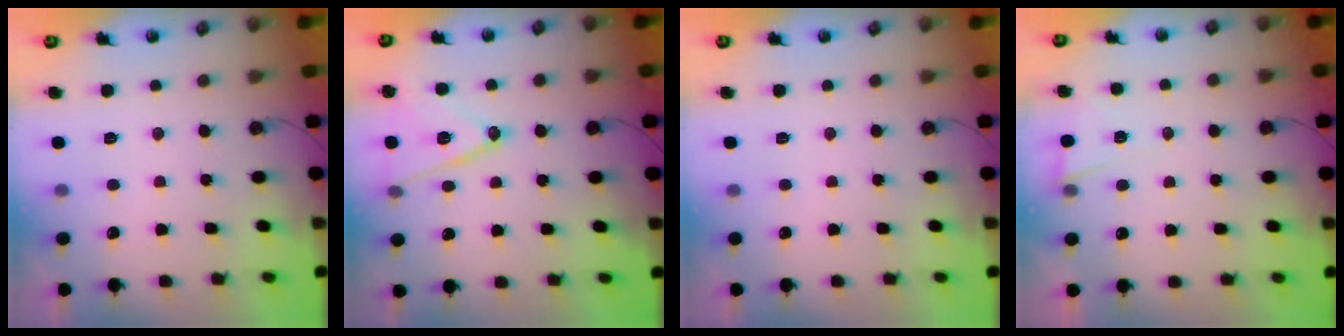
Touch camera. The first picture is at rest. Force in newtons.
{"total": 14.7, "press": 14.3, "slide": 3.4}
{"total": 0.0}
{"total": 2.9, "press": 2.7, "slide": 1.1}